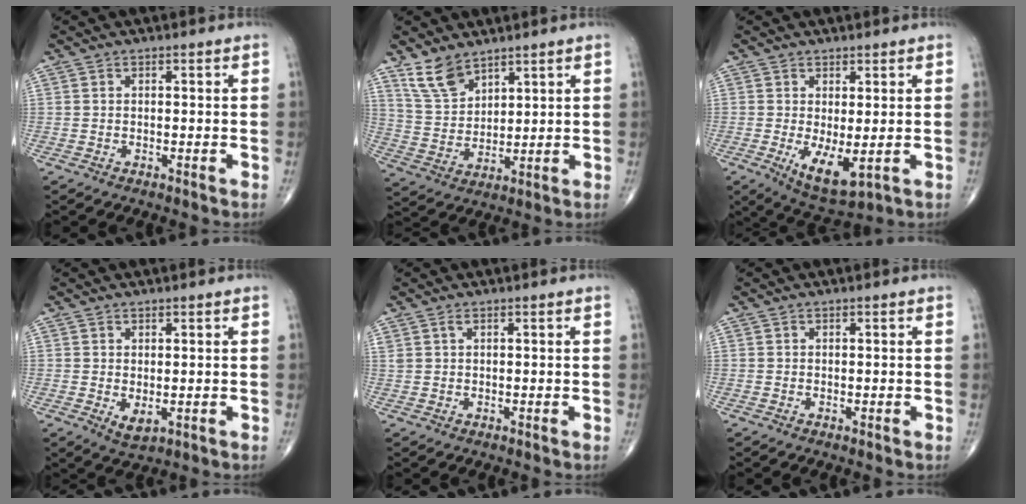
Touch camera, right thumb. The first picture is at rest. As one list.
[{"total": 7.6, "force": [5.8, 3.5, 3.4], "torque": [-0.056, -0.031, 0.126]}, {"total": 7.0, "force": [-1.0, 2.7, 6.4], "torque": [-0.106, -0.021, -0.002]}, {"total": 2.7, "force": [-0.2, 1.4, 2.3], "torque": [-0.034, -0.006, 0.006]}, {"total": 0.9, "force": [0.6, 0.4, 0.6], "torque": [-0.013, 0.010, 0.015]}, {"total": 0.0}]